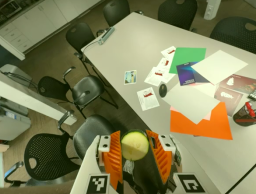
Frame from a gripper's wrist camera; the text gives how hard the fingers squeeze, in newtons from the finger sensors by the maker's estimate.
{"total": 11.2, "left": 11.3, "right": 11.2}